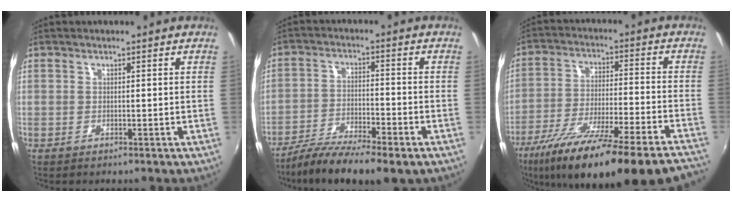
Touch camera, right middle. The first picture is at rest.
{"total": 12.1, "force": [-9.0, 2.0, 7.8], "torque": [-0.163, -0.035, -0.157]}
{"total": 27.2, "force": [-22.3, 1.3, 15.6], "torque": [-0.263, -0.077, -0.339]}